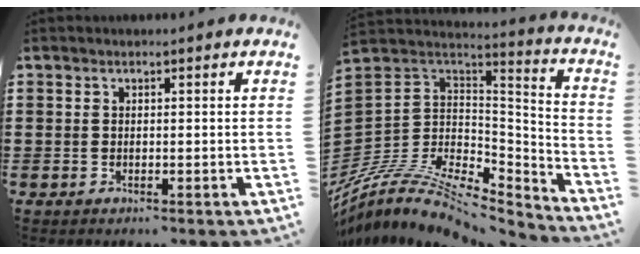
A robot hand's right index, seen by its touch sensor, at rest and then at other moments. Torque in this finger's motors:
{"motor_torque": [-0.08, -0.16, -0.80, -0.21]}